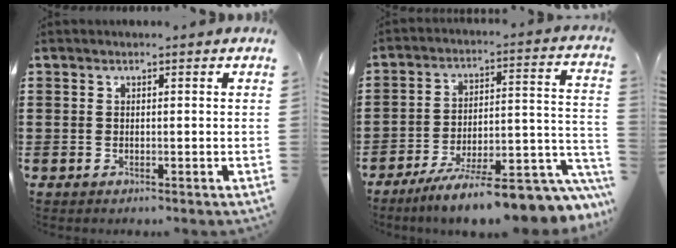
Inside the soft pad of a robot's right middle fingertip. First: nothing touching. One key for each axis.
{"total": 12.8, "fx": -9.9, "fy": 0.7, "fz": 8.1, "tx": -0.116, "ty": 0.020, "tz": -0.174}